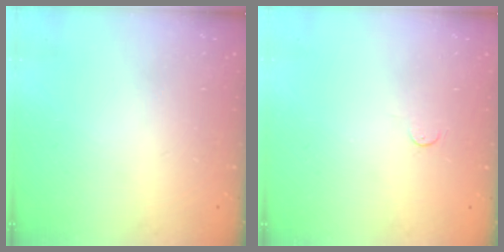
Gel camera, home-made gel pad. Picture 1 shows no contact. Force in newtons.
{"total": 3.4, "press": 3.4, "slide": 0.4}